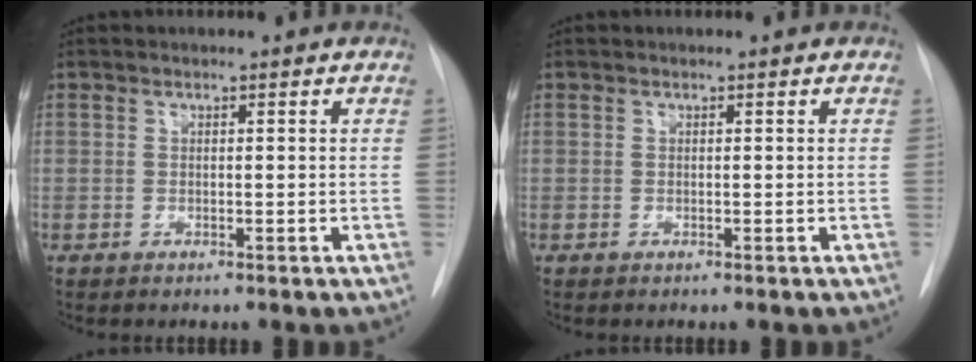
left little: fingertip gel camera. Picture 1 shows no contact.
{"total": 0.0}